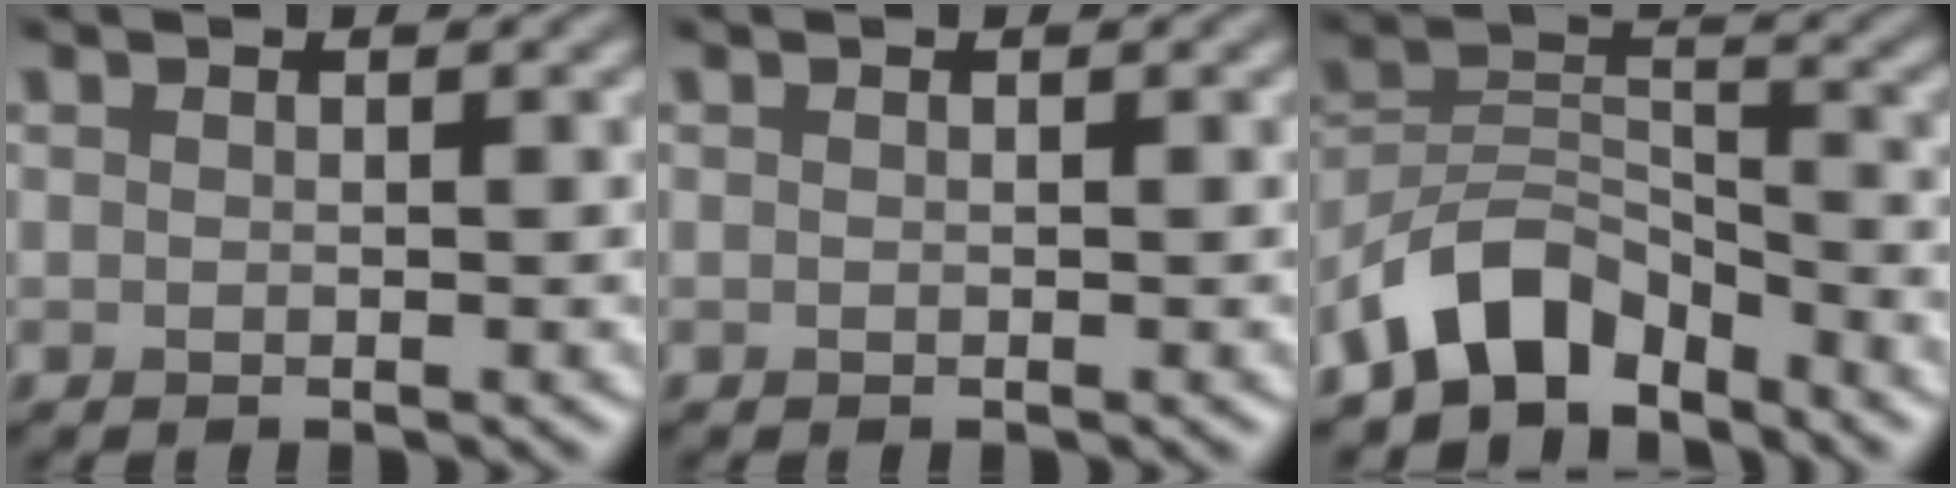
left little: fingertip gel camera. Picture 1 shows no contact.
{"total": 0.0}
{"total": 6.5, "force": [-4.9, 3.2, 2.9], "torque": [-0.041, 0.006, -0.101]}